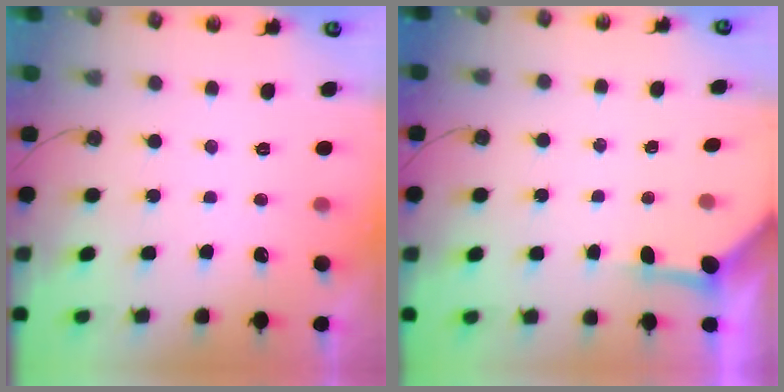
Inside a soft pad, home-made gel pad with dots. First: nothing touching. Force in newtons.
{"total": 3.8, "press": 3.8, "slide": 0.5}